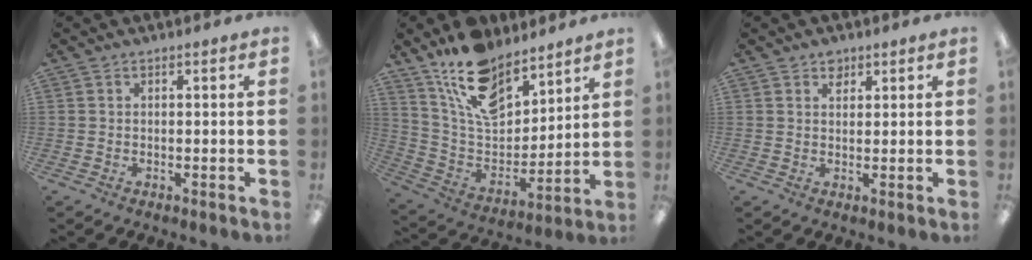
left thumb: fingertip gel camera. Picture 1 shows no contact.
{"total": 16.4, "force": [12.0, 8.0, 7.7], "torque": [-0.160, -0.062, 0.224]}
{"total": 2.3, "force": [1.7, 1.4, 0.8], "torque": [-0.001, -0.007, 0.028]}